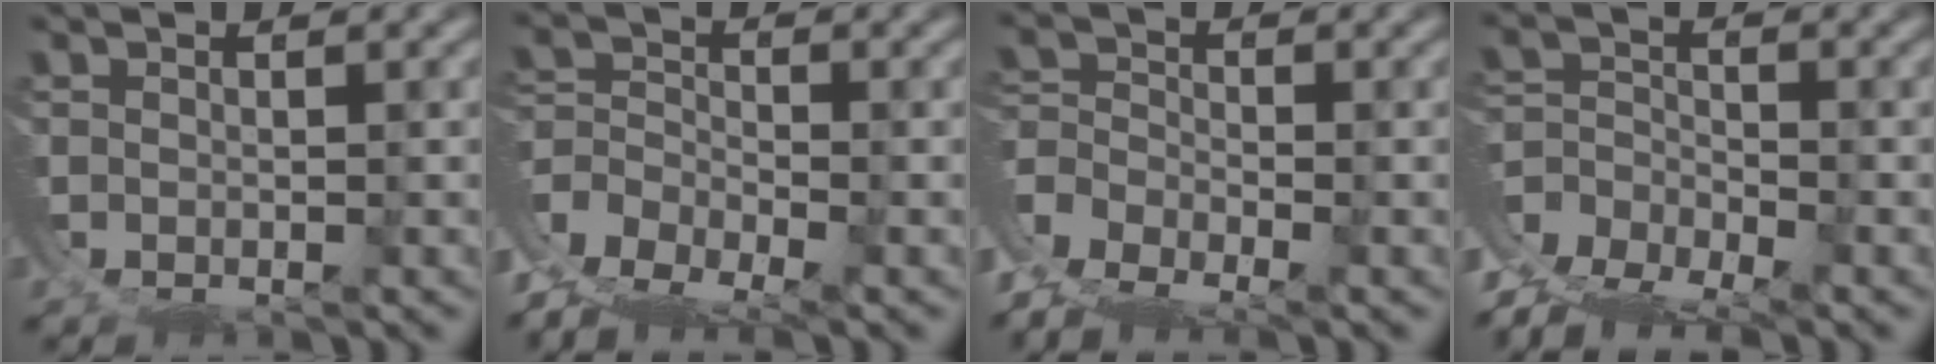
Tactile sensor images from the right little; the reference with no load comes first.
{"total": 9.8, "force": [-3.9, 8.0, 4.1], "torque": [-0.110, -0.042, -0.063]}
{"total": 7.9, "force": [-3.9, 6.0, 3.2], "torque": [-0.095, -0.039, -0.057]}
{"total": 8.6, "force": [-4.6, 6.3, 3.6], "torque": [-0.090, -0.045, -0.068]}